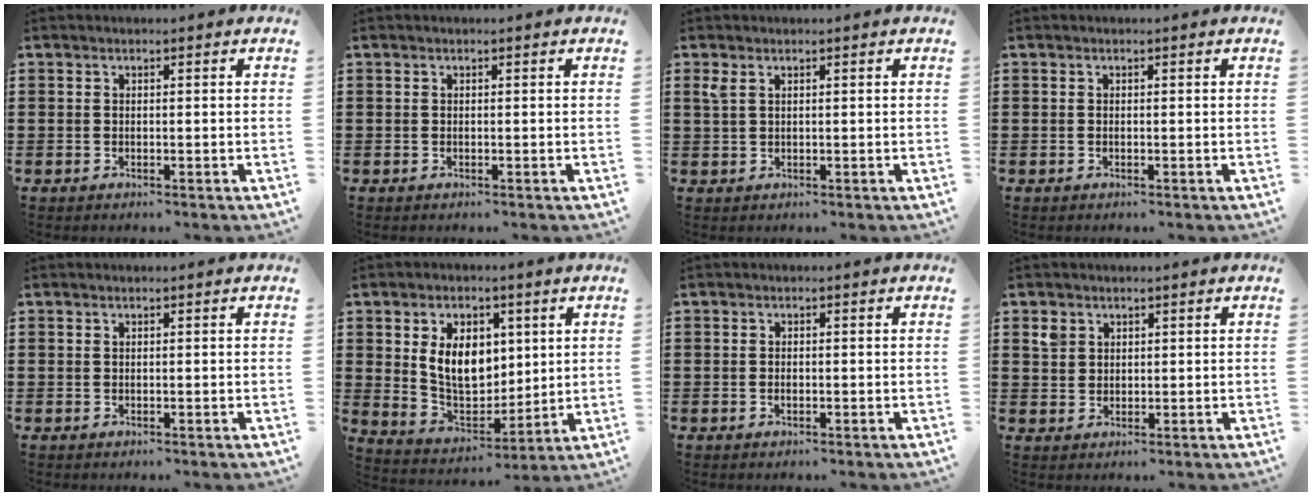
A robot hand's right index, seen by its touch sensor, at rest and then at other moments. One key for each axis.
{"total": 0.0}
{"total": 1.8, "fx": 1.0, "fy": 0.8, "fz": 1.3, "tx": -0.030, "ty": 0.004, "tz": 0.018}
{"total": 0.0}
{"total": 0.0}
{"total": 8.7, "fx": 2.2, "fy": 6.0, "fz": 5.9, "tx": -0.125, "ty": 0.008, "tz": 0.038}
{"total": 0.8, "fx": -0.2, "fy": 0.4, "fz": 0.7, "tx": -0.014, "ty": -0.002, "tz": -0.003}
{"total": 2.9, "fx": 1.7, "fy": 2.4, "fz": 0.5, "tx": -0.020, "ty": 0.011, "tz": 0.031}